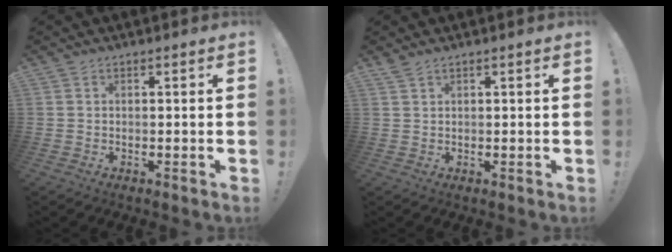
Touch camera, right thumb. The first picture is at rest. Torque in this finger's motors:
{"motor_torque": [0.05, 0.10, 0.11, -0.06, 0.00]}